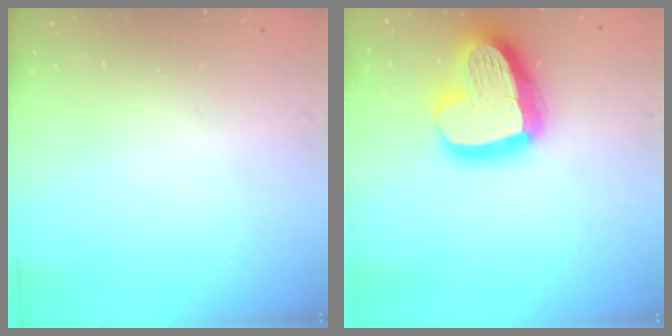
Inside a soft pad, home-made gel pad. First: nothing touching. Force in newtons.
{"total": 21.5, "press": 21.4, "slide": 2.1}